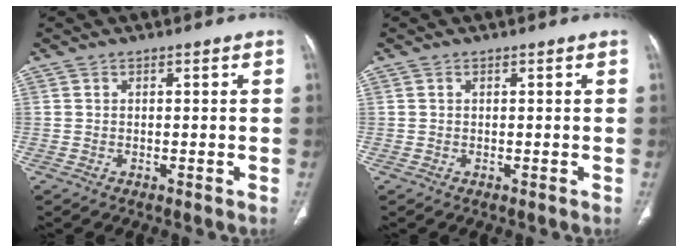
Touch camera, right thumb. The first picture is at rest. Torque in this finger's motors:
{"motor_torque": [0.19, 0.10, 0.47, 0.30, -0.03]}